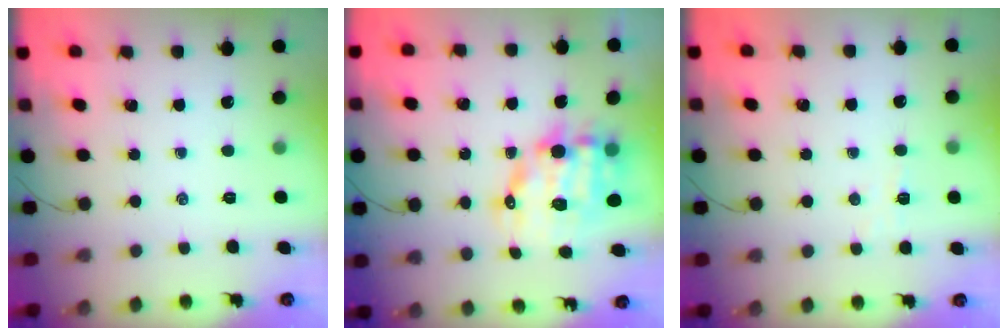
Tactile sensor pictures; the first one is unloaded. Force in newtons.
{"total": 13.5, "press": 13.1, "slide": 3.2}
{"total": 2.9, "press": 2.7, "slide": 0.8}